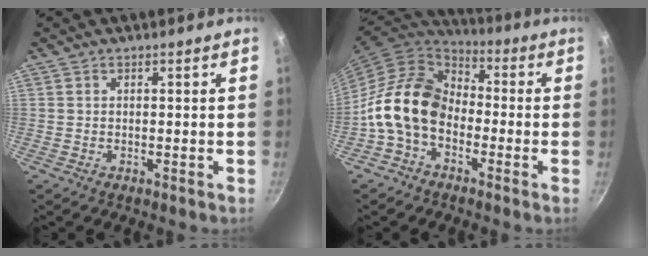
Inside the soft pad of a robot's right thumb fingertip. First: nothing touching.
{"total": 14.6, "force": [-3.3, 10.6, 9.5], "torque": [-0.138, 0.045, -0.086]}